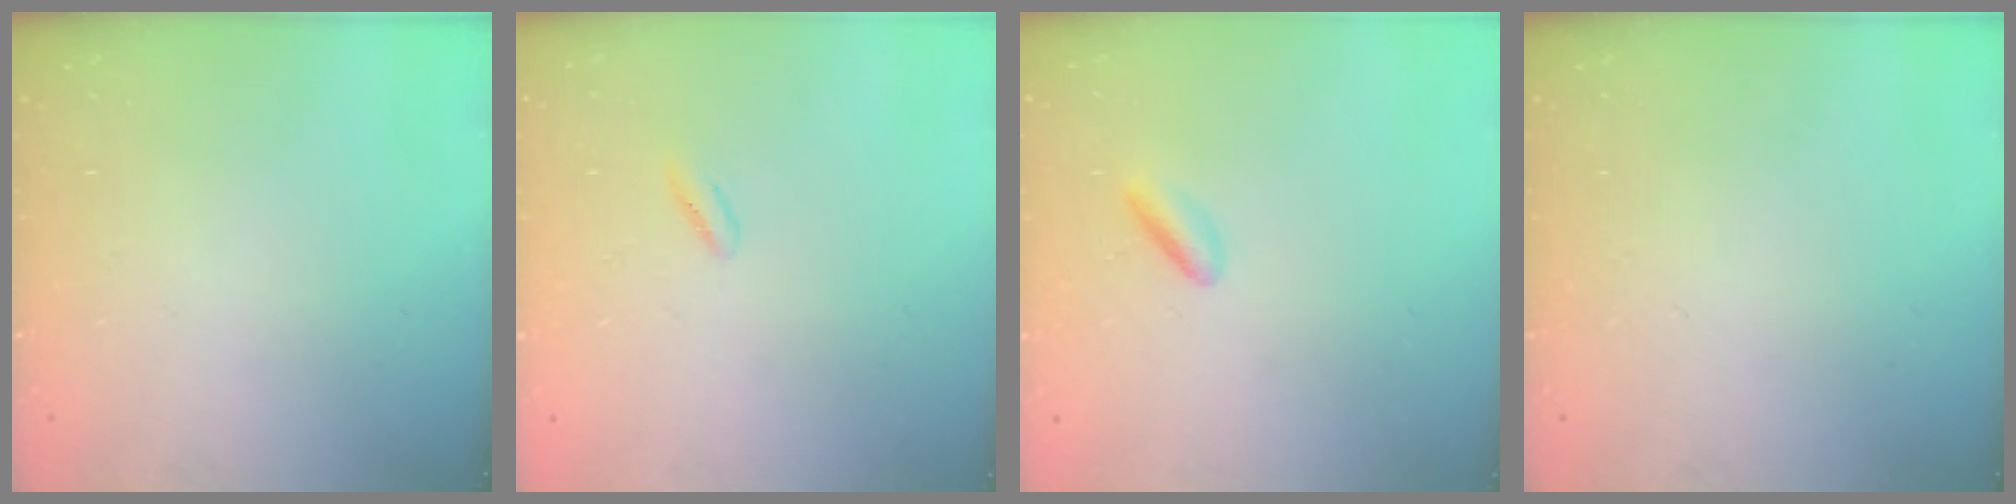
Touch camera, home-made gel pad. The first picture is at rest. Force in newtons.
{"total": 1.9, "press": 1.7, "slide": 0.8}
{"total": 2.3, "press": 2.2, "slide": 0.4}
{"total": 0.0}